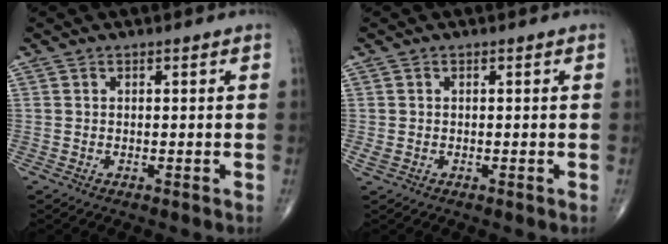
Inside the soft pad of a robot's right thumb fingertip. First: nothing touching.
{"total": 1.2, "force": [-0.3, 0.9, 0.7], "torque": [-0.022, 0.001, -0.003]}